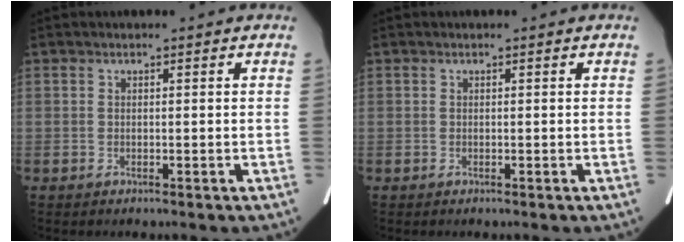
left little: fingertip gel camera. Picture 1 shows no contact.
{"total": 0.0}